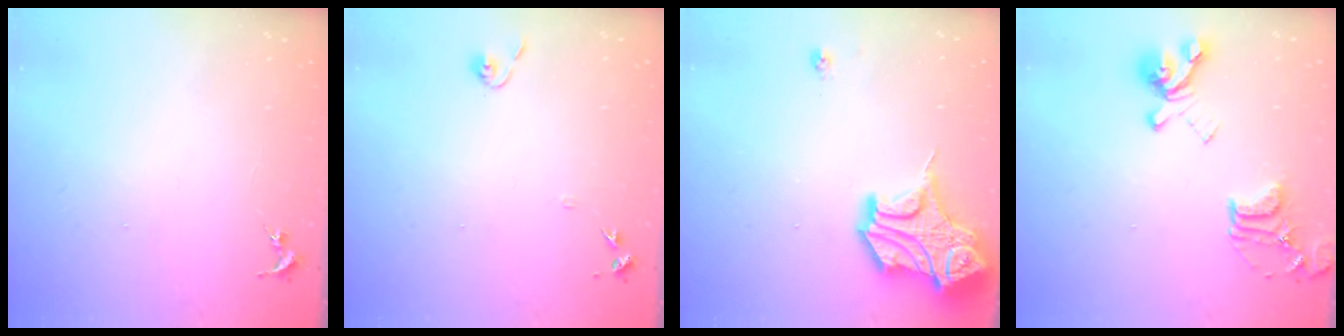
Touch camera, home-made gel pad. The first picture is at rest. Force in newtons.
{"total": 6.8, "press": 6.8, "slide": 0.6}
{"total": 17.8, "press": 17.7, "slide": 2.0}
{"total": 18.0, "press": 17.9, "slide": 1.9}